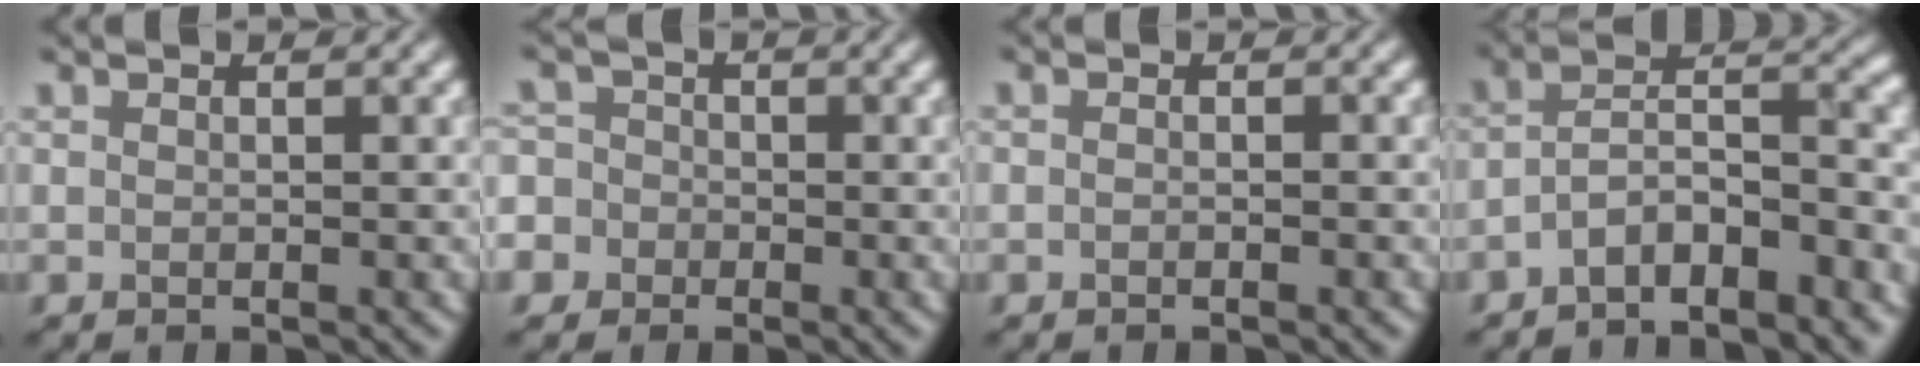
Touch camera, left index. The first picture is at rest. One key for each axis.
{"total": 6.4, "fx": -2.4, "fy": 5.7, "fz": 1.6, "tx": -0.041, "ty": 0.007, "tz": -0.076}
{"total": 0.6, "fx": -0.3, "fy": 0.1, "fz": 0.4, "tx": -0.010, "ty": -0.003, "tz": -0.010}
{"total": 6.7, "fx": -4.0, "fy": 2.4, "fz": 4.9, "tx": -0.075, "ty": 0.010, "tz": -0.076}